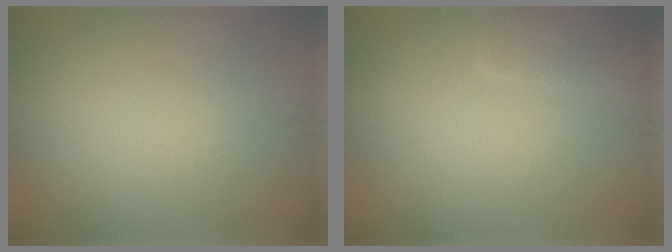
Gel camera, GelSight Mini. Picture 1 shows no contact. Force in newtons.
{"total": 2.0, "press": 2.0, "slide": 0.2}